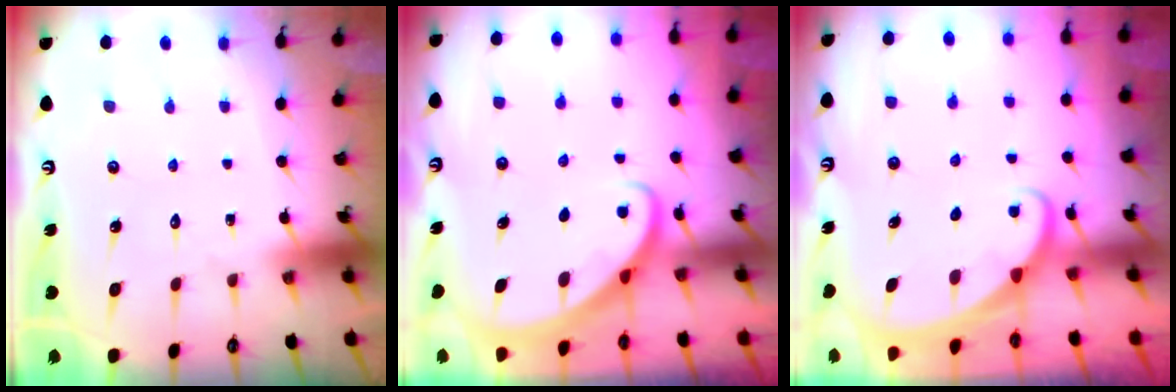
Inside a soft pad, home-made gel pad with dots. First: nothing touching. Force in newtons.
{"total": 2.8, "press": 2.8, "slide": 0.2}
{"total": 1.8, "press": 1.8, "slide": 0.1}